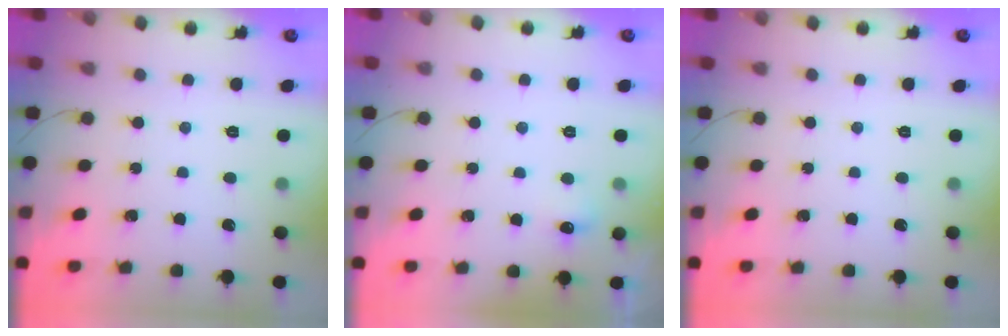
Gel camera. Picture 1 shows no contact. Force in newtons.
{"total": 5.3, "press": 5.1, "slide": 1.4}
{"total": 0.0}